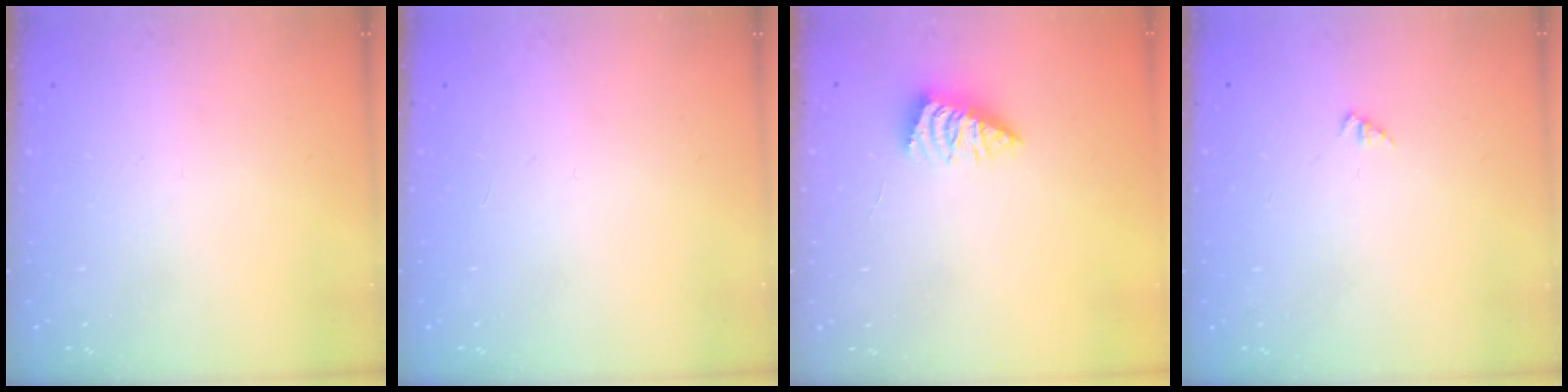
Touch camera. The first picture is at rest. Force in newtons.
{"total": 0.0}
{"total": 3.2, "press": 3.2, "slide": 0.1}
{"total": 1.2, "press": 1.2, "slide": 0.2}